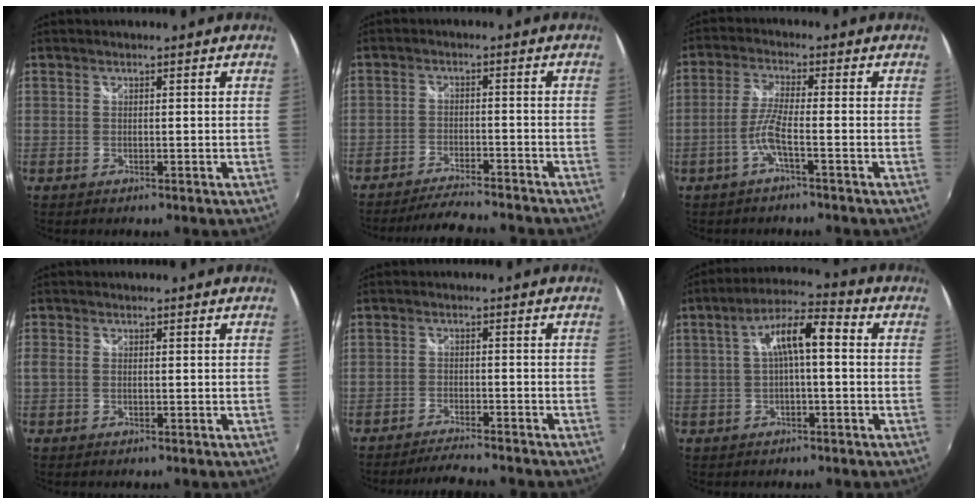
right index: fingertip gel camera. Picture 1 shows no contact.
{"total": 12.0, "force": [-10.9, 1.9, 4.8], "torque": [-0.107, -0.006, -0.159]}
{"total": 4.6, "force": [-2.2, -0.3, 4.0], "torque": [-0.093, 0.001, -0.042]}
{"total": 1.8, "force": [-0.1, 1.0, 1.4], "torque": [-0.032, -0.003, -0.005]}
{"total": 7.1, "force": [-6.5, 0.8, 2.7], "torque": [-0.072, -0.004, -0.103]}
{"total": 8.3, "force": [0.4, 2.2, 8.0], "torque": [-0.150, 0.027, 0.010]}